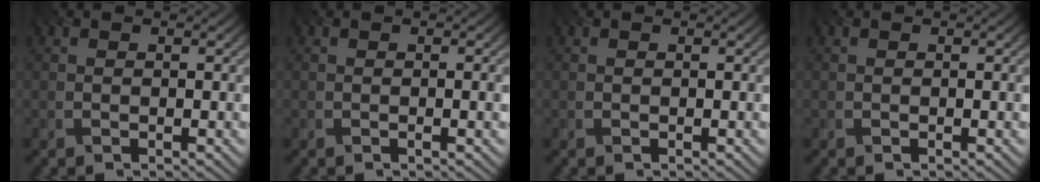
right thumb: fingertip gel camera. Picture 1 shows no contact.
{"total": 0.9, "force": [-0.3, -0.3, 0.7], "torque": [-0.011, 0.002, -0.006]}
{"total": 0.0}
{"total": 0.0}